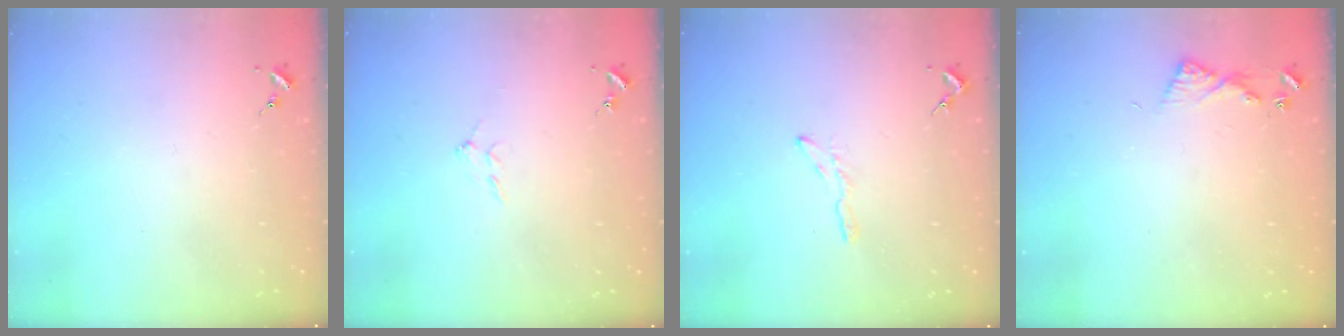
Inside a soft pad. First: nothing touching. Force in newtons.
{"total": 5.0, "press": 5.0, "slide": 0.9}
{"total": 3.2, "press": 3.2, "slide": 0.3}
{"total": 6.1, "press": 6.1, "slide": 0.6}